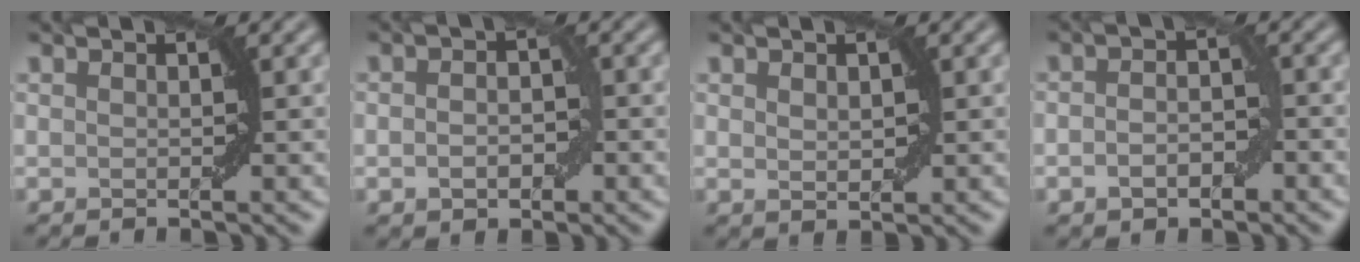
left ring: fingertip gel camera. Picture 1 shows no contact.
{"total": 2.6, "force": [-0.5, 1.6, 2.0], "torque": [-0.030, 0.002, -0.009]}
{"total": 1.2, "force": [0.5, 0.7, 0.9], "torque": [-0.014, -0.001, 0.014]}
{"total": 2.8, "force": [-0.9, 1.7, 2.1], "torque": [-0.033, 0.001, -0.019]}